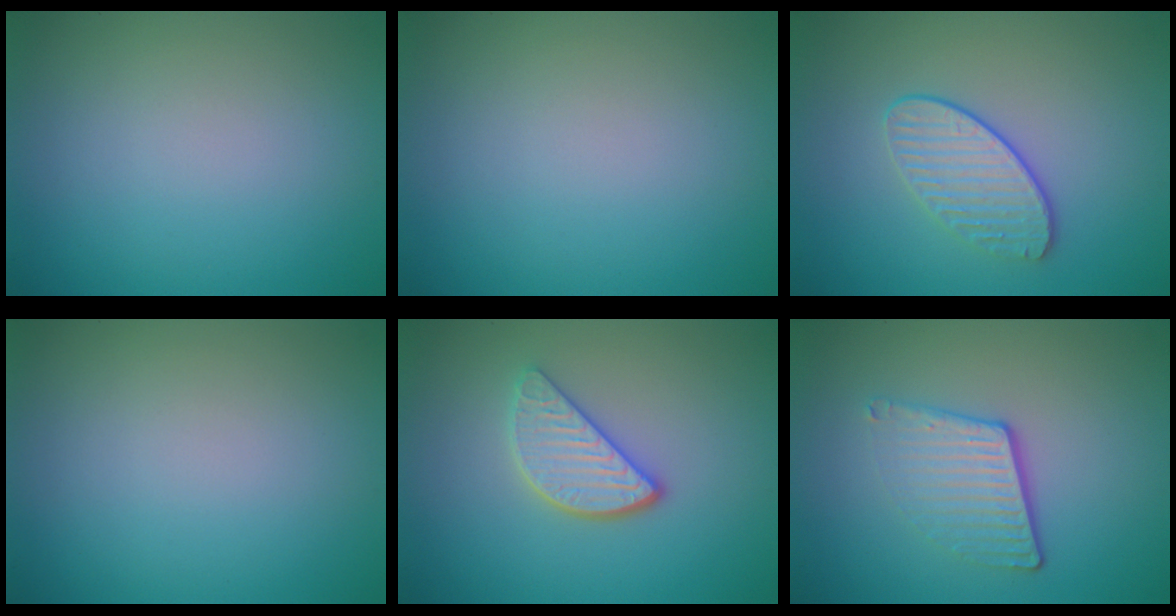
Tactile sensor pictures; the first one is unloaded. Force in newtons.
{"total": 0.0}
{"total": 2.7, "press": 2.4, "slide": 1.2}
{"total": 0.0}
{"total": 3.5, "press": 2.9, "slide": 1.9}
{"total": 3.8, "press": 2.5, "slide": 2.9}